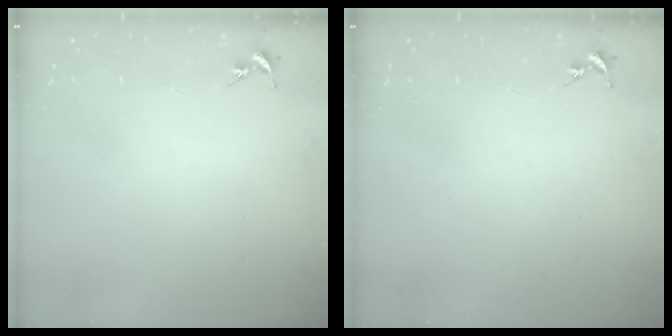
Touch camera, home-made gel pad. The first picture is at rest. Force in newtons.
{"total": 0.0}